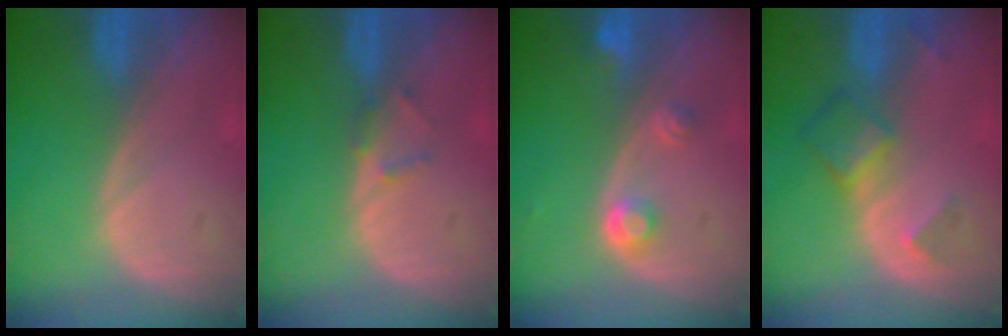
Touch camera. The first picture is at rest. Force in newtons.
{"total": 1.3, "press": 1.1, "slide": 0.8}
{"total": 3.0, "press": 2.8, "slide": 0.9}
{"total": 4.8, "press": 4.3, "slide": 2.1}